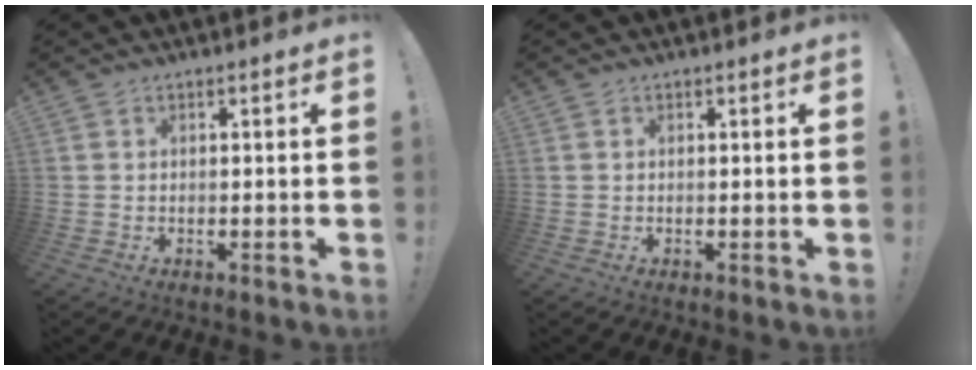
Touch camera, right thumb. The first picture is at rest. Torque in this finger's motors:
{"motor_torque": [-0.13, -0.18, -0.13, 0.13, -0.06]}